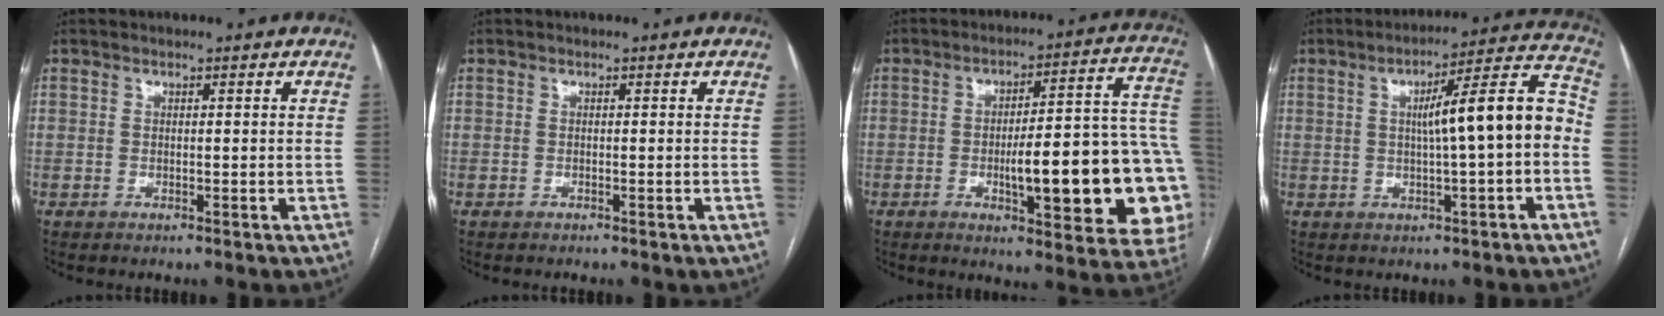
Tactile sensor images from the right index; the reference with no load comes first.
{"total": 0.0}
{"total": 22.7, "force": [-4.5, 4.3, 21.8], "torque": [-0.205, 0.024, -0.048]}
{"total": 11.8, "force": [-0.4, 0.8, 11.8], "torque": [-0.165, 0.034, -0.006]}